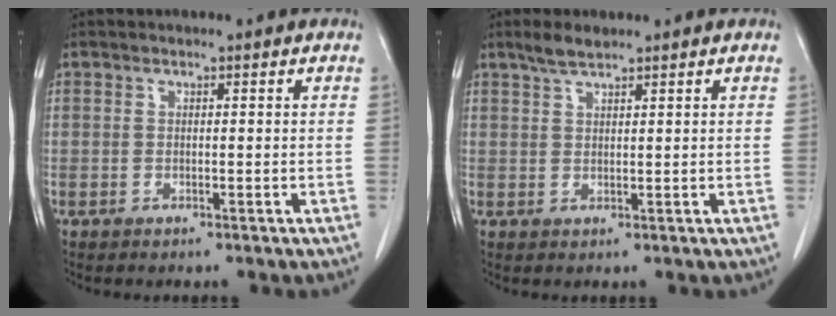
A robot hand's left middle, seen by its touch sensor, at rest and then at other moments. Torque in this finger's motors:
{"motor_torque": [0.64, -0.48, 0.00, 0.00]}